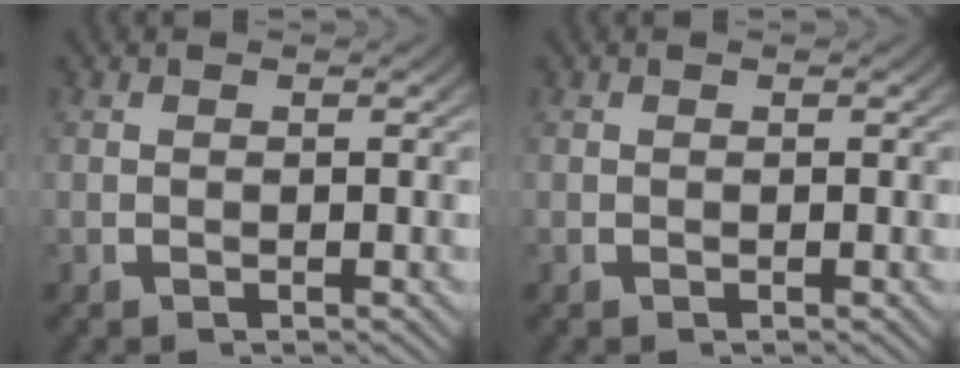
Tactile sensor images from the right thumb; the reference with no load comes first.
{"total": 0.0}